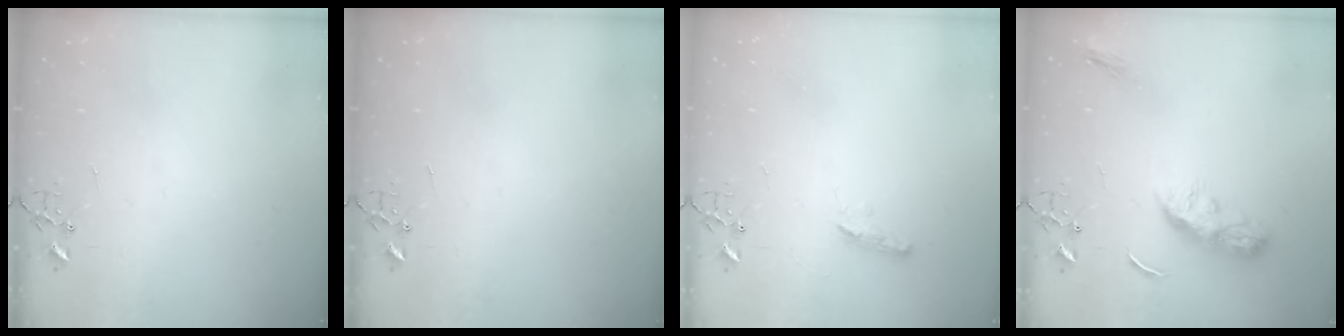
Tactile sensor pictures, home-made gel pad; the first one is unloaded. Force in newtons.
{"total": 0.0}
{"total": 6.5, "press": 6.4, "slide": 0.7}
{"total": 9.0, "press": 9.0, "slide": 0.2}